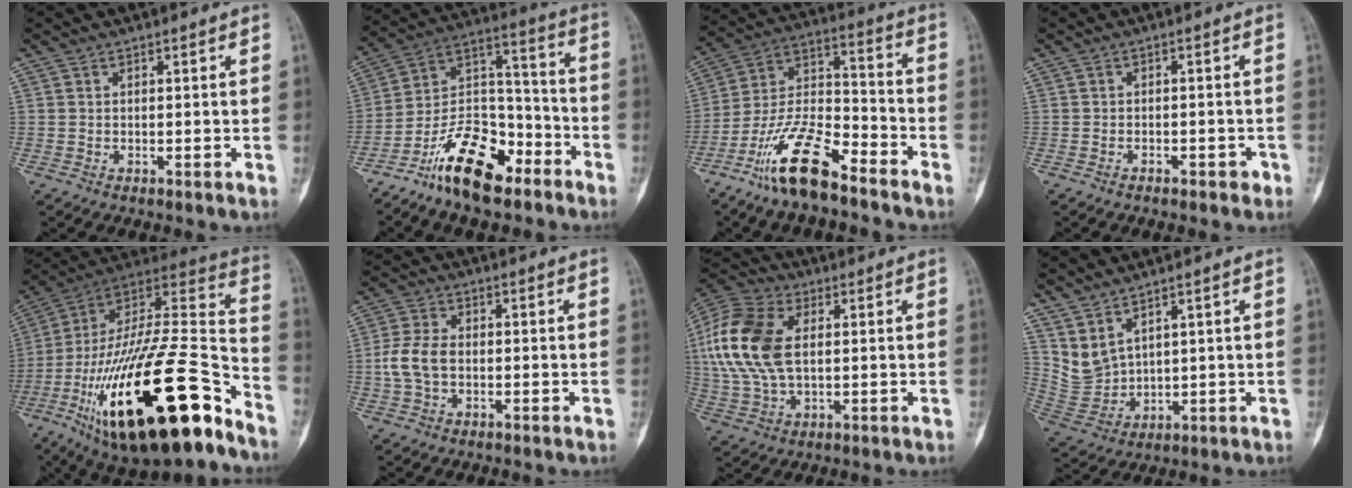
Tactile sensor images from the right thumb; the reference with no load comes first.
{"total": 16.8, "force": [-11.1, 7.5, 10.1], "torque": [-0.151, 0.091, -0.204]}
{"total": 15.7, "force": [-11.0, 5.0, 10.0], "torque": [-0.187, 0.074, -0.209]}
{"total": 2.7, "force": [-1.9, 1.3, 1.4], "torque": [-0.016, 0.018, -0.022]}
{"total": 37.8, "force": [-19.3, 12.5, 30.0], "torque": [-0.503, 0.057, -0.314]}
{"total": 6.7, "force": [-0.6, 4.4, 5.0], "torque": [-0.111, 0.013, -0.016]}
{"total": 17.3, "force": [2.7, 10.5, 13.5], "torque": [-0.294, 0.008, 0.048]}
{"total": 6.5, "force": [4.7, 2.7, 3.5], "torque": [-0.067, -0.033, 0.118]}